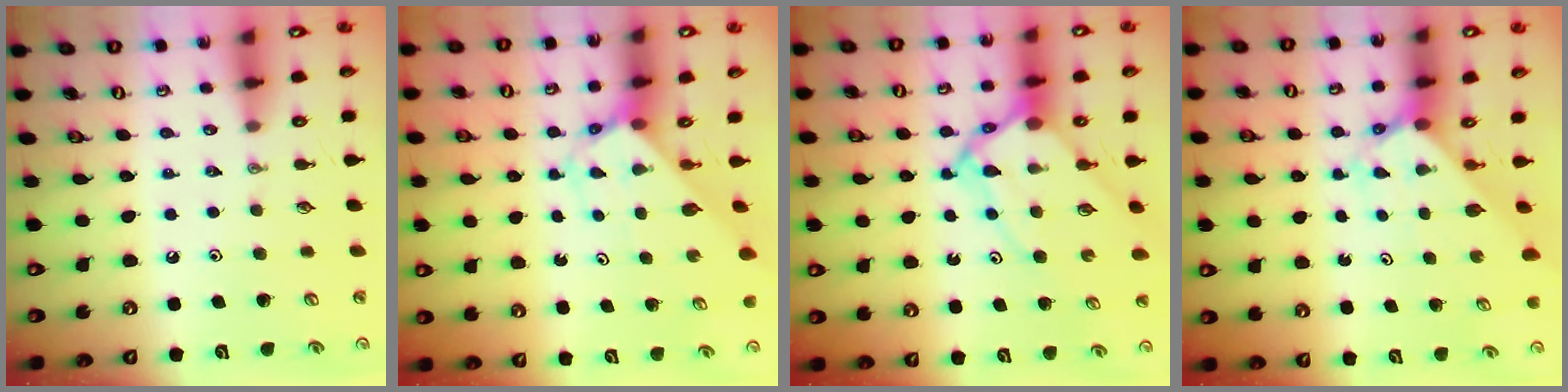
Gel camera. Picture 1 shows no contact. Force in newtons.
{"total": 2.9, "press": 2.9, "slide": 0.1}
{"total": 10.6, "press": 10.5, "slide": 1.0}
{"total": 2.1, "press": 2.1, "slide": 0.1}